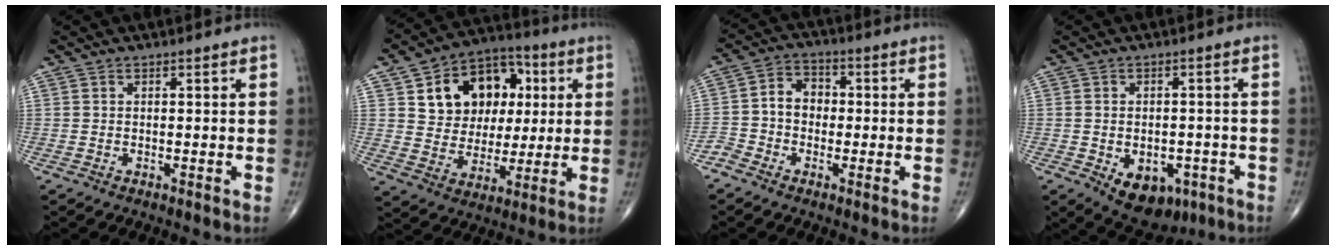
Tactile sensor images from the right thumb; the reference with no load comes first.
{"total": 17.1, "force": [5.0, 13.0, 10.0], "torque": [-0.108, 0.004, 0.085]}
{"total": 6.6, "force": [-1.8, 5.6, 3.1], "torque": [-0.037, 0.032, -0.048]}
{"total": 10.3, "force": [-4.4, 6.7, 6.4], "torque": [-0.070, 0.013, -0.049]}